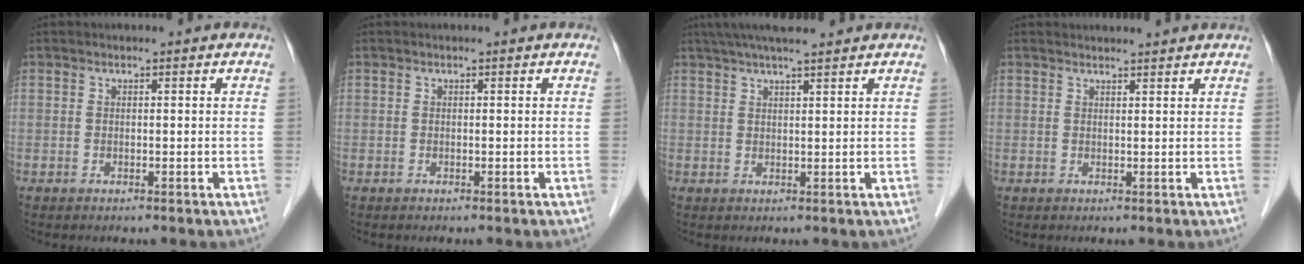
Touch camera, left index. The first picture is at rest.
{"total": 0.0}
{"total": 9.2, "force": [7.7, 0.6, 5.1], "torque": [-0.080, 0.035, 0.113]}
{"total": 3.5, "force": [3.4, -0.1, 0.6], "torque": [-0.011, 0.009, 0.040]}